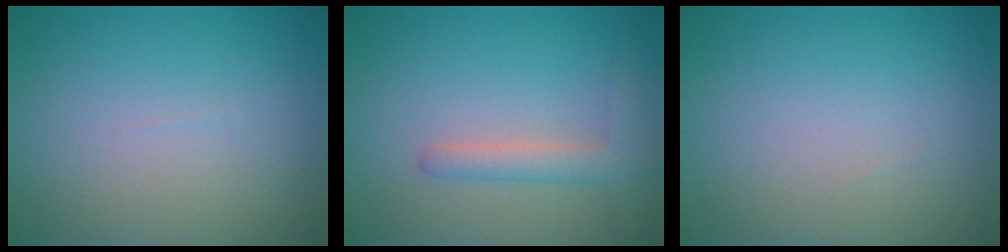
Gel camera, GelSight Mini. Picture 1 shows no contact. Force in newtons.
{"total": 2.4, "press": 2.4, "slide": 0.3}
{"total": 0.0}